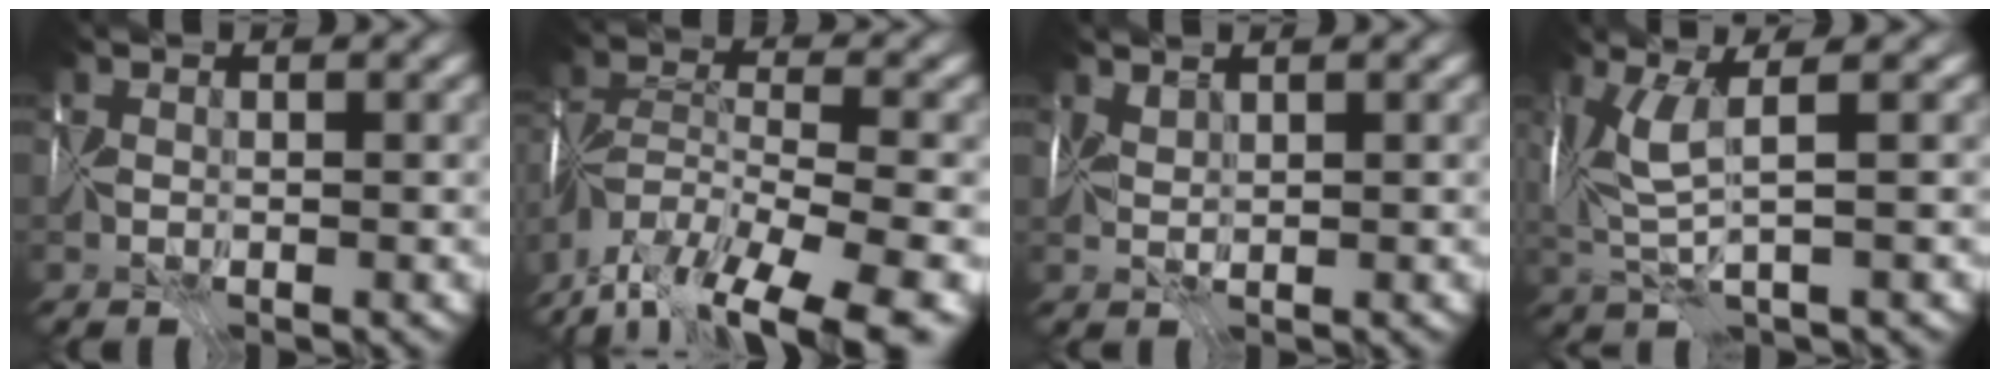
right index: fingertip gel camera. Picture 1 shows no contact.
{"total": 16.1, "force": [-12.7, 4.7, 8.6], "torque": [-0.159, -0.025, -0.193]}
{"total": 1.3, "force": [1.2, 0.1, 0.5], "torque": [-0.020, 0.008, 0.025]}
{"total": 4.8, "force": [1.4, 1.0, 4.4], "torque": [-0.114, 0.005, 0.030]}